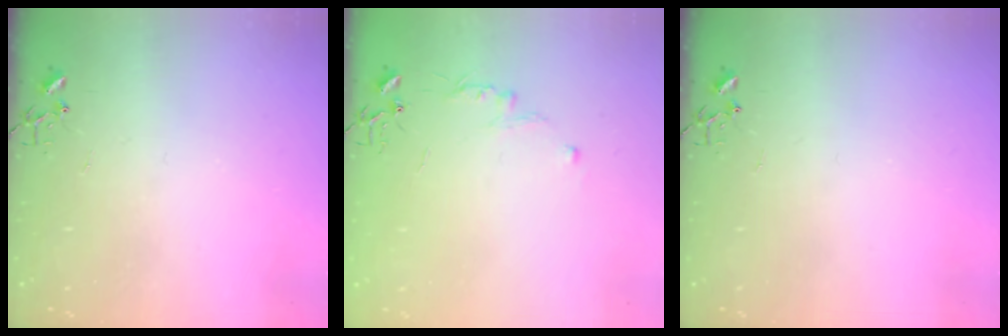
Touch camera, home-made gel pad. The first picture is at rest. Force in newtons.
{"total": 5.5, "press": 5.5, "slide": 0.6}
{"total": 0.0}